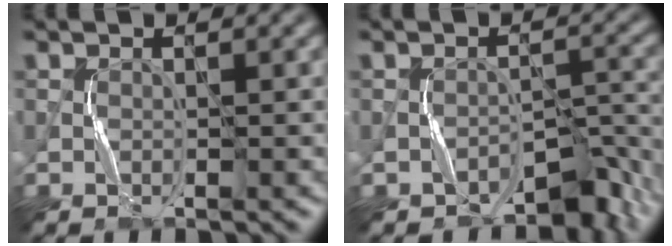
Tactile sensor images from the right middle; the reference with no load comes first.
{"total": 5.0, "force": [-3.9, 2.1, 2.3], "torque": [-0.018, 0.000, -0.058]}